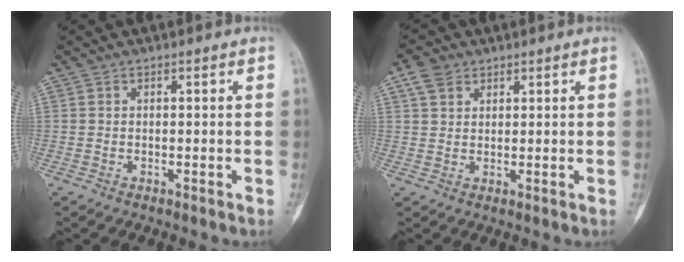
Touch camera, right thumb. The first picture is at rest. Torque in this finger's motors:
{"motor_torque": [-0.64, 0.69, 0.38, 0.22, 0.08]}